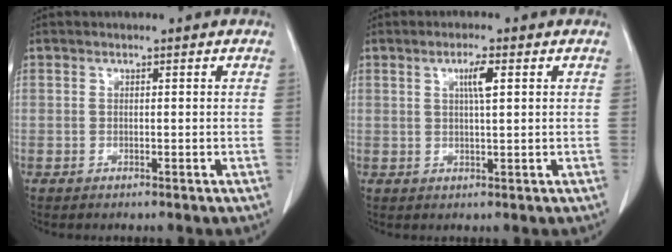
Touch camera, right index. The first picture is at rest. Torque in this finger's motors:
{"motor_torque": [0.20, 0.03, 0.03, 0.04]}